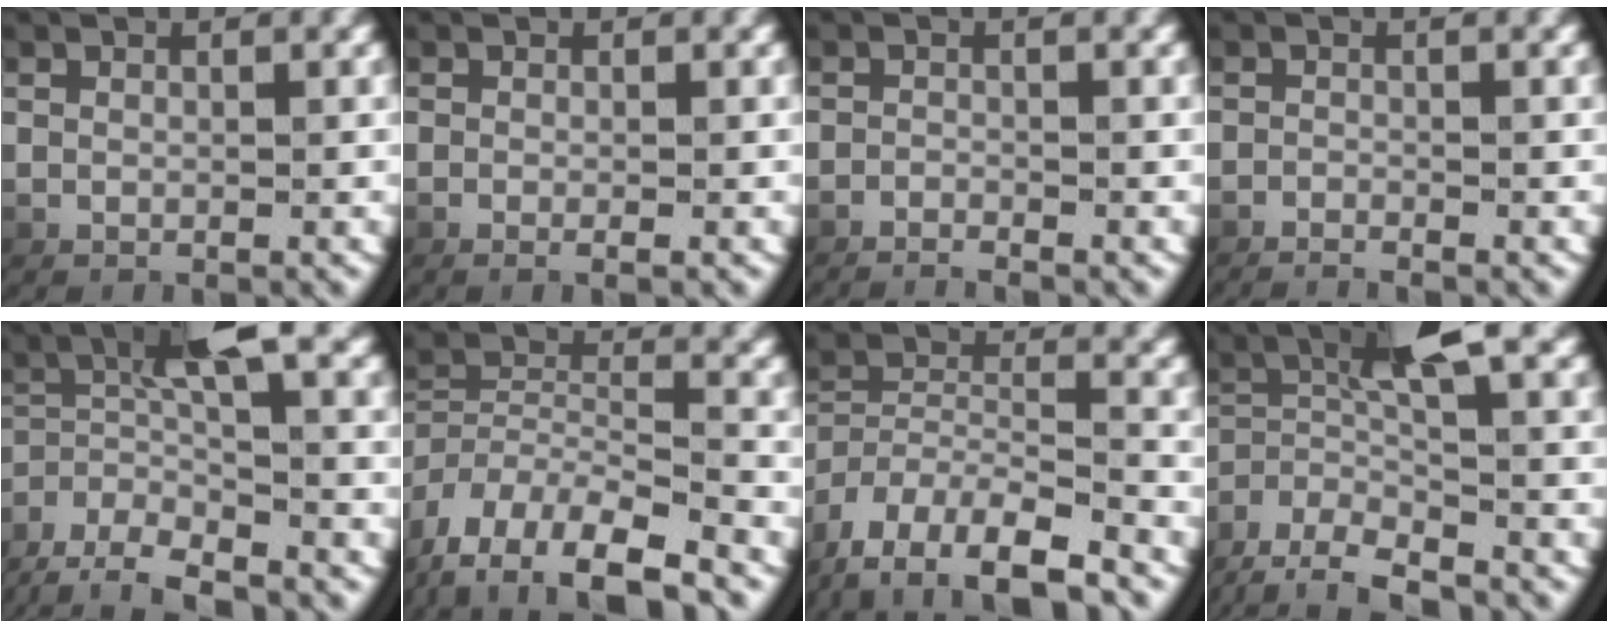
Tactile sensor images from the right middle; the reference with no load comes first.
{"total": 1.2, "force": [-0.8, 0.4, 0.8], "torque": [-0.021, 0.002, -0.015]}
{"total": 3.1, "force": [-3.0, 0.4, 0.6], "torque": [-0.015, 0.000, -0.052]}
{"total": 2.6, "force": [-2.6, 0.3, 0.5], "torque": [-0.013, 0.000, -0.044]}
{"total": 5.6, "force": [-0.6, 2.8, 4.8], "torque": [-0.108, -0.010, -0.002]}
{"total": 6.7, "force": [-2.5, 4.0, 4.8], "torque": [-0.100, -0.013, -0.036]}
{"total": 7.2, "force": [-2.6, 4.9, 4.5], "torque": [-0.098, -0.020, -0.041]}
{"total": 6.0, "force": [-0.3, 3.1, 5.2], "torque": [-0.116, -0.007, 0.003]}